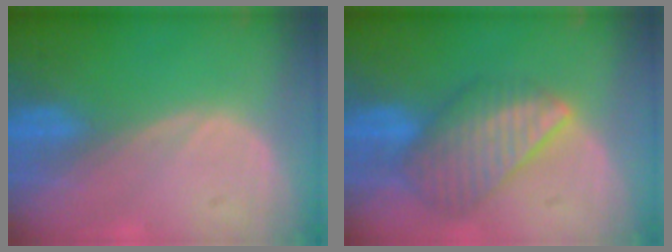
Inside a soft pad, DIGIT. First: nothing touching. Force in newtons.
{"total": 8.7, "press": 7.6, "slide": 4.4}